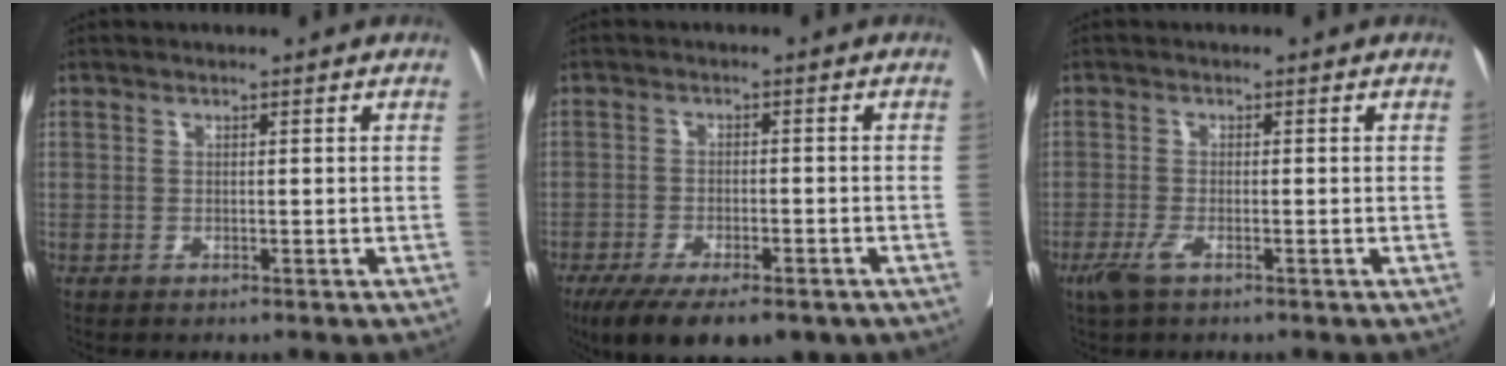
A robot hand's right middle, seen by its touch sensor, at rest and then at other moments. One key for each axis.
{"total": 14.2, "fx": -9.9, "fy": 5.2, "fz": 8.8, "tx": -0.144, "ty": -0.021, "tz": -0.145}
{"total": 2.6, "fx": -1.5, "fy": 0.6, "fz": 2.0, "tx": -0.046, "ty": -0.005, "tz": -0.032}